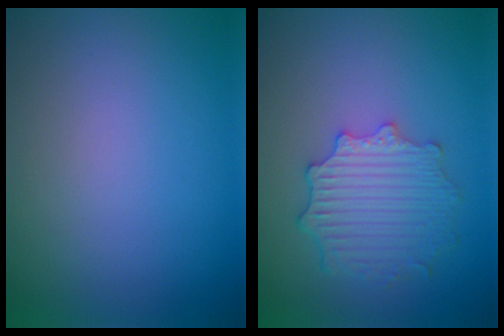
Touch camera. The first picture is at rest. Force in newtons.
{"total": 4.8, "press": 3.9, "slide": 2.7}